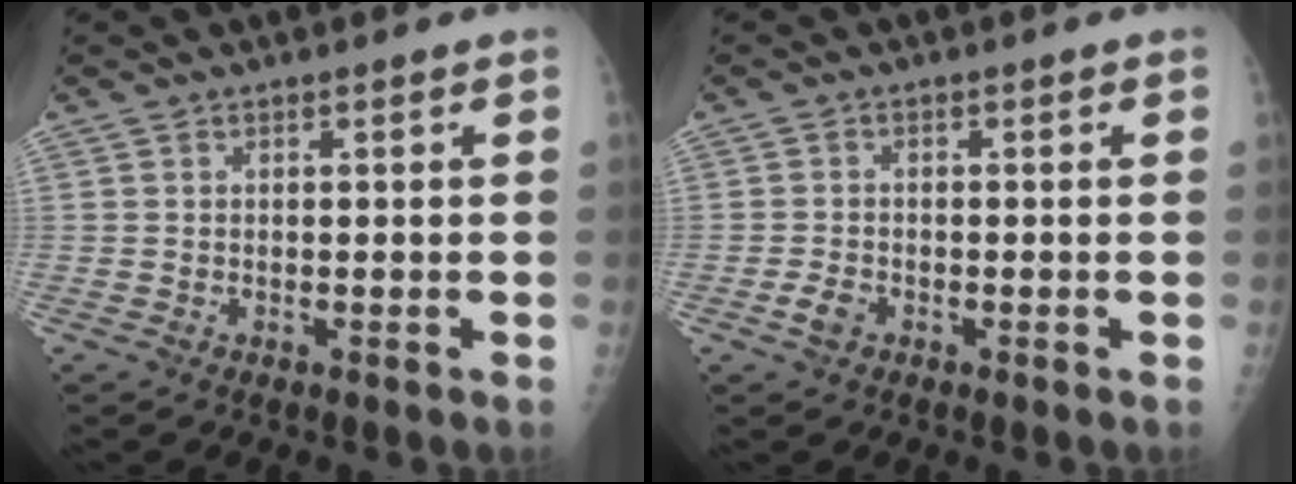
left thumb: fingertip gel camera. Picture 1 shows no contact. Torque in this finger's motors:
{"motor_torque": [-0.32, 0.23, 0.15, 0.06, 0.00]}